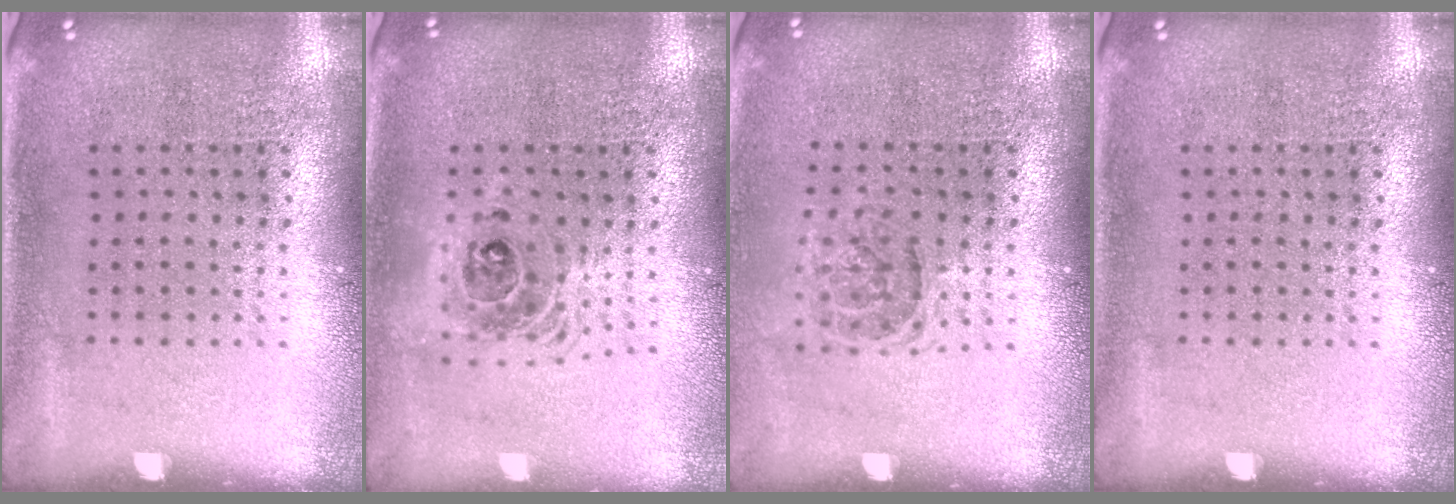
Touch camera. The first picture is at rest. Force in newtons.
{"total": 1.6, "press": 1.3, "slide": 0.8}
{"total": 1.1, "press": 1.0, "slide": 0.4}
{"total": 0.0}